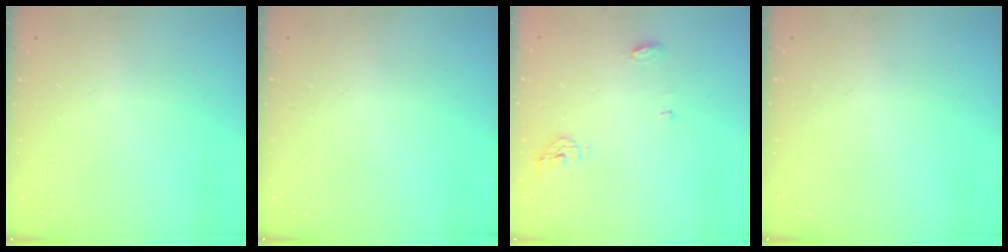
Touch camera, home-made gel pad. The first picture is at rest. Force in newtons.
{"total": 0.0}
{"total": 9.0, "press": 5.9, "slide": 6.9}
{"total": 0.0}